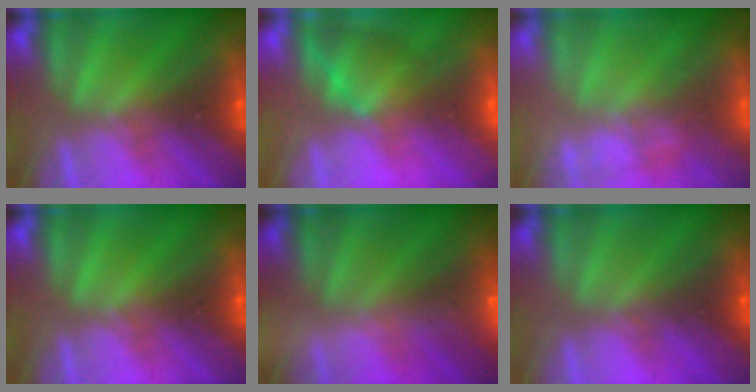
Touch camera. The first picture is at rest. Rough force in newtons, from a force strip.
{"total": 2.9}
{"total": 2.7}
{"total": 0.0}
{"total": 2.2}
{"total": 3.7}